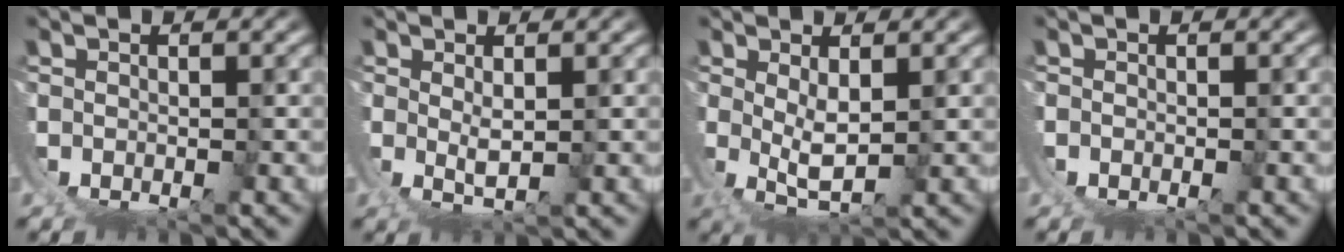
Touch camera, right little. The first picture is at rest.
{"total": 2.5, "force": [1.8, -0.6, 1.7], "torque": [-0.034, -0.008, 0.039]}
{"total": 3.3, "force": [1.4, 0.7, 2.9], "torque": [-0.068, -0.022, 0.044]}
{"total": 0.8, "force": [-0.2, 0.7, 0.3], "torque": [-0.010, -0.001, -0.004]}